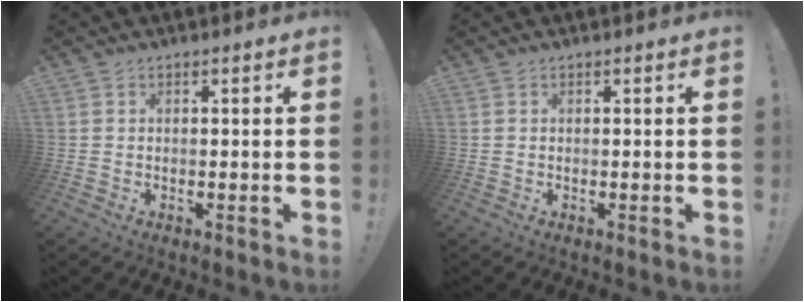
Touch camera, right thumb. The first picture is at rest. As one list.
[{"total": 0.0}]